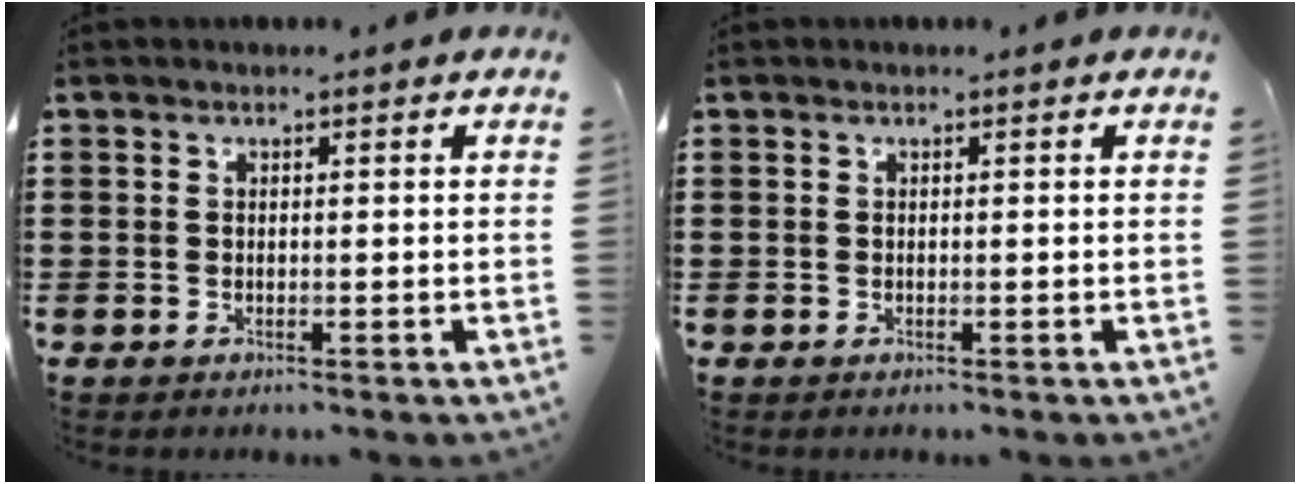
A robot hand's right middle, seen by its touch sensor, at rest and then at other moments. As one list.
[{"total": 0.0}]